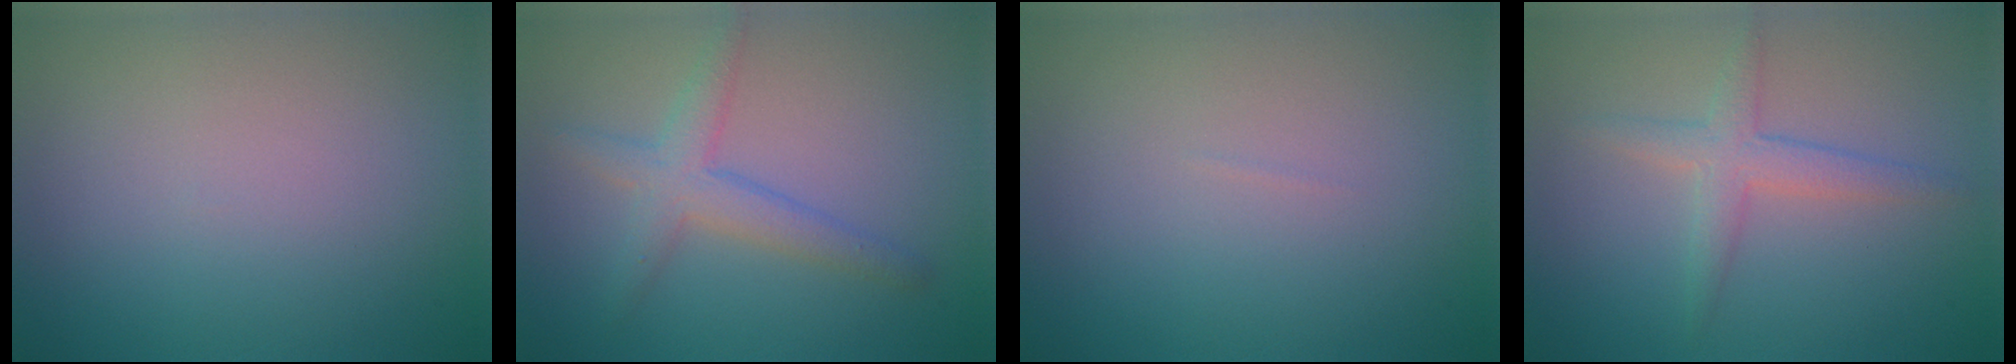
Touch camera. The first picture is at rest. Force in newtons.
{"total": 3.0, "press": 3.0, "slide": 0.1}
{"total": 0.0}
{"total": 2.5, "press": 2.5, "slide": 0.0}